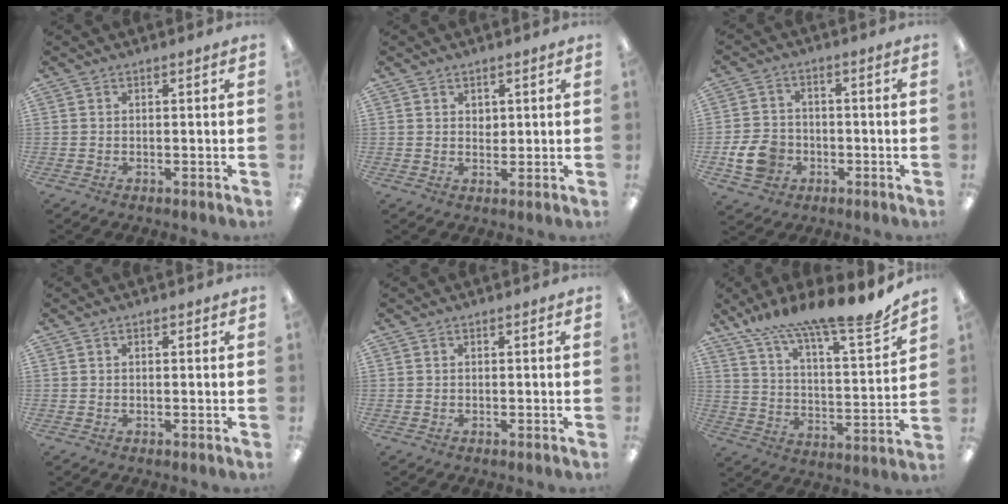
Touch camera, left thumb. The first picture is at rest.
{"total": 1.9, "force": [1.2, 1.4, 0.7], "torque": [-0.007, -0.001, 0.020]}
{"total": 8.5, "force": [-2.6, 6.9, 4.3], "torque": [-0.095, 0.015, -0.046]}
{"total": 0.8, "force": [0.3, 0.4, 0.7], "torque": [-0.005, 0.000, 0.003]}
{"total": 0.0}
{"total": 17.1, "force": [15.2, 1.6, 7.7], "torque": [-0.137, -0.115, 0.251]}